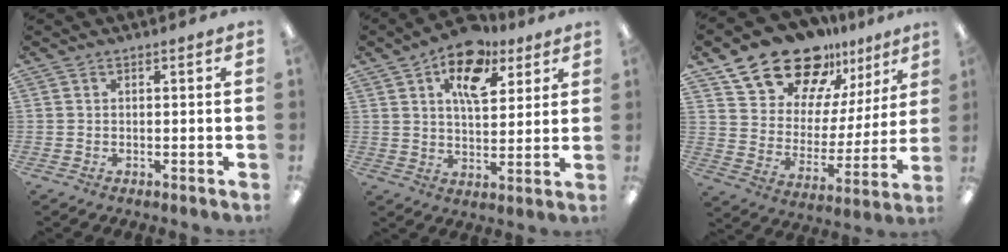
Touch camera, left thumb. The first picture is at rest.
{"total": 13.2, "force": [7.4, 7.1, 8.3], "torque": [-0.113, -0.028, 0.125]}
{"total": 19.3, "force": [15.3, 10.1, 6.2], "torque": [-0.120, -0.107, 0.279]}